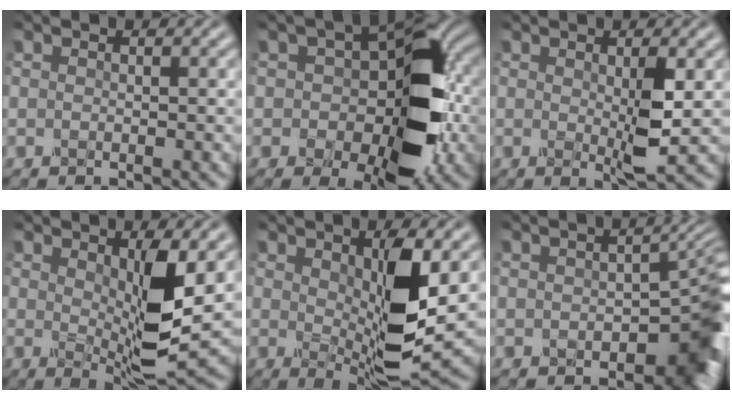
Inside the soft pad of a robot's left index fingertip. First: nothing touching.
{"total": 9.8, "force": [-0.8, 5.7, 7.9], "torque": [-0.103, 0.013, -0.016]}
{"total": 3.3, "force": [0.3, 0.5, 3.2], "torque": [-0.056, -0.008, 0.006]}
{"total": 6.2, "force": [0.9, 1.7, 5.9], "torque": [-0.096, -0.019, 0.018]}
{"total": 7.5, "force": [0.9, 2.2, 7.1], "torque": [-0.119, -0.018, 0.021]}
{"total": 7.7, "force": [-1.8, 4.8, 5.7], "torque": [-0.037, -0.013, -0.023]}